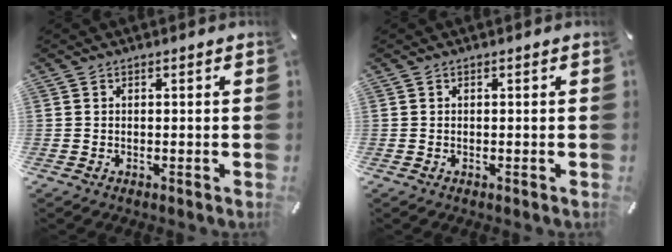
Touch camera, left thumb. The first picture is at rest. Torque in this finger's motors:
{"motor_torque": [0.00, 0.00, 0.00, 0.00, 0.00]}